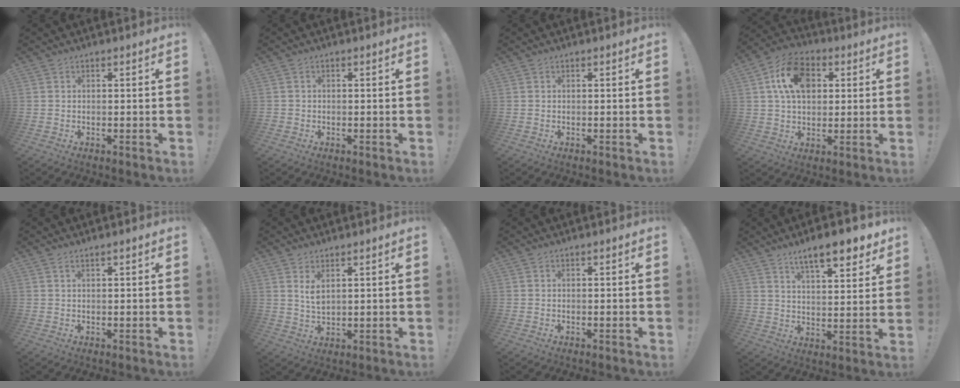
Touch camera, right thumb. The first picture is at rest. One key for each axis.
{"total": 1.0, "fx": -0.2, "fy": 1.0, "fz": 0.1, "tx": -0.009, "ty": 0.007, "tz": -0.002}
{"total": 0.0}
{"total": 14.1, "fx": 4.5, "fy": 9.8, "fz": 9.0, "tx": -0.143, "ty": 0.003, "tz": 0.087}
{"total": 1.1, "fx": 0.7, "fy": 0.0, "fz": 0.9, "tx": -0.024, "ty": 0.002, "tz": 0.014}
{"total": 4.1, "fx": 2.5, "fy": 1.4, "fz": 2.9, "tx": -0.054, "ty": -0.018, "tz": 0.043}
{"total": 0.0}
{"total": 10.9, "fx": 7.8, "fy": 2.6, "fz": 7.2, "tx": -0.113, "ty": -0.047, "tz": 0.131}